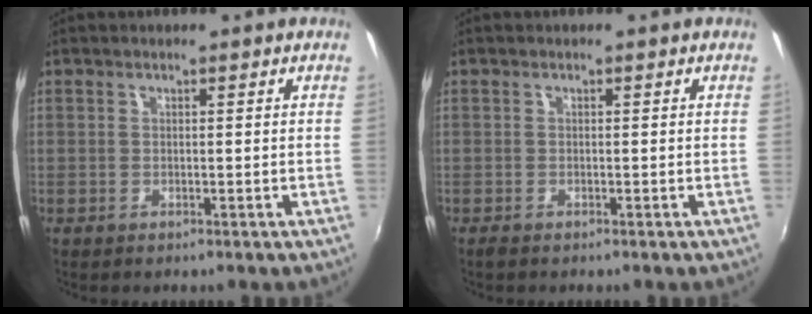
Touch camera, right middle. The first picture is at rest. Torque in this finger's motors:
{"motor_torque": [0.35, -0.34, 0.08, 0.04]}